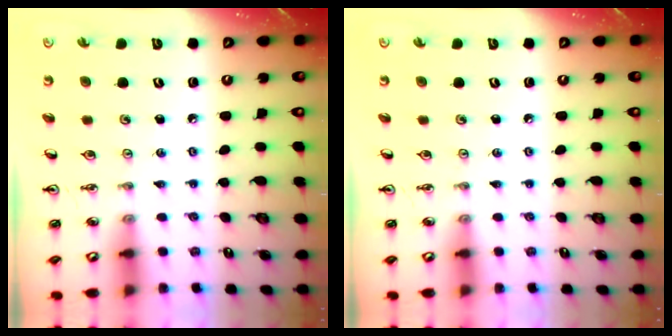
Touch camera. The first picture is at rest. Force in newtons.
{"total": 0.0}